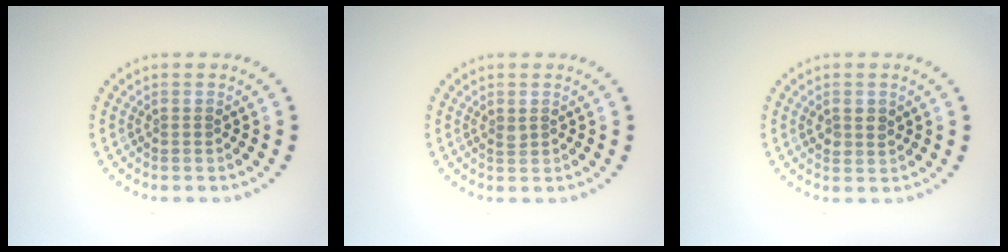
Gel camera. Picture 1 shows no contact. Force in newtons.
{"total": 0.6, "press": 0.5, "slide": 0.3}
{"total": 1.5, "press": 1.5, "slide": 0.4}